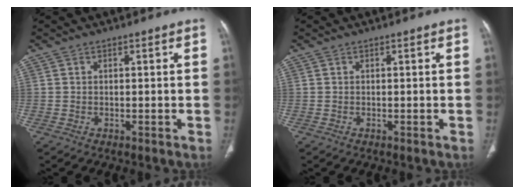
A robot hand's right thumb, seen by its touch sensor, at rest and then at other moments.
{"total": 0.0}